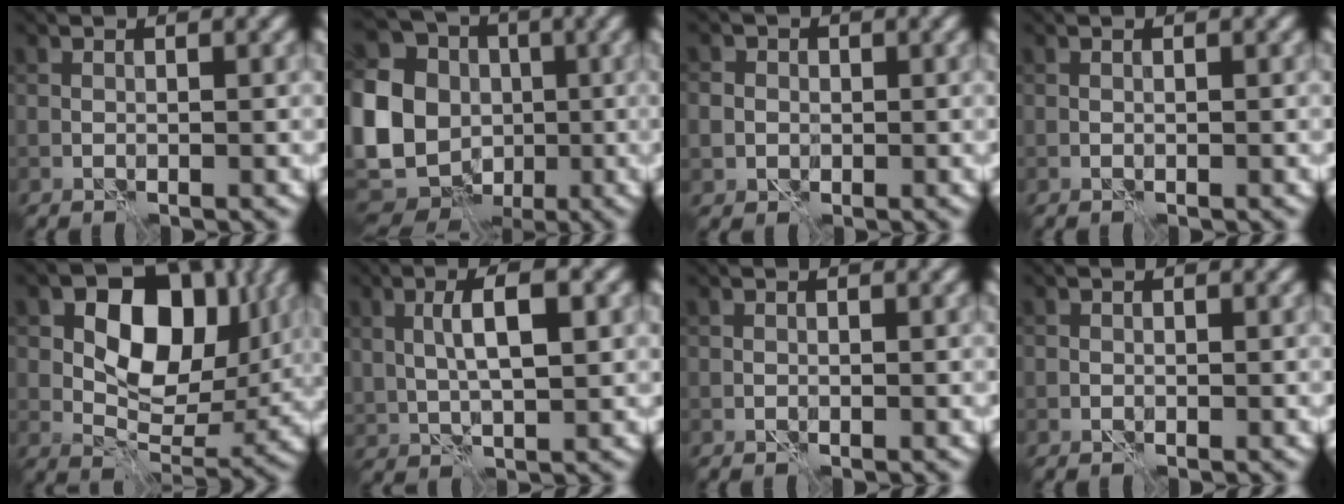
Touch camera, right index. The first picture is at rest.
{"total": 14.7, "force": [-1.8, 12.7, 7.2], "torque": [-0.185, -0.005, -0.050]}
{"total": 4.3, "force": [0.3, 4.0, 1.6], "torque": [-0.019, 0.016, -0.019]}
{"total": 0.0}
{"total": 9.8, "force": [2.7, 6.6, 6.8], "torque": [-0.102, -0.005, 0.038]}
{"total": 4.9, "force": [1.1, 1.8, 4.4], "torque": [-0.084, 0.005, 0.021]}
{"total": 0.0}
{"total": 0.5, "force": [-0.2, 0.5, 0.1], "torque": [0.002, -0.002, -0.006]}